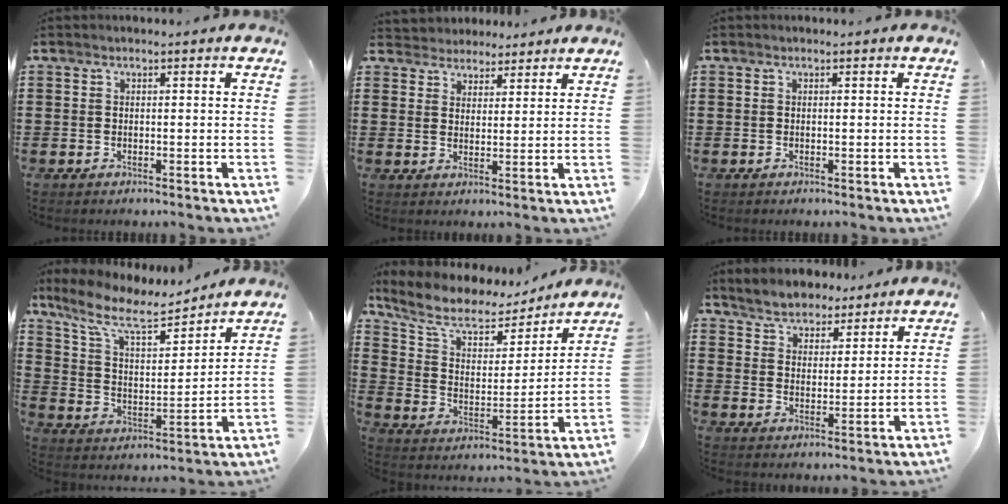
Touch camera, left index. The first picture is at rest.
{"total": 3.5, "force": [3.2, 1.4, -0.5], "torque": [-0.005, -0.005, 0.060]}
{"total": 0.0}
{"total": 9.3, "force": [7.4, 2.5, 5.0], "torque": [-0.127, -0.036, 0.126]}
{"total": 8.7, "force": [6.9, 3.4, 4.1], "torque": [-0.113, -0.035, 0.118]}
{"total": 4.9, "force": [4.7, 1.2, 0.0], "torque": [-0.022, -0.015, 0.088]}